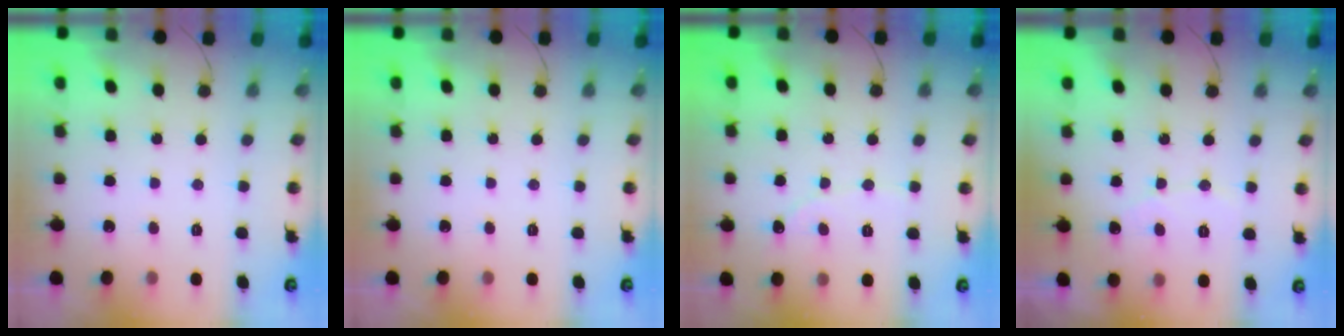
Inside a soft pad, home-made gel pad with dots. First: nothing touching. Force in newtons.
{"total": 0.0}
{"total": 1.8, "press": 1.8, "slide": 0.1}
{"total": 4.4, "press": 4.3, "slide": 0.4}